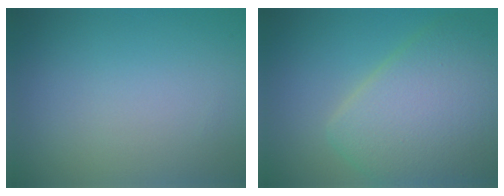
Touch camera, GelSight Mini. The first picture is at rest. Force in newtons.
{"total": 8.1, "press": 8.1, "slide": 0.2}